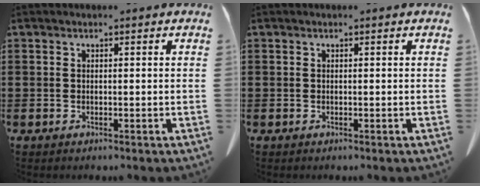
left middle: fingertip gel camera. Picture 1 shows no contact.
{"total": 0.0}